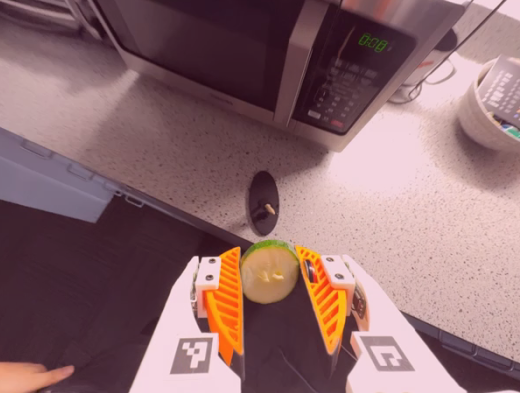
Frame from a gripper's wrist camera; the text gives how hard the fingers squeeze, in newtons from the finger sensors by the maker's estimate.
{"total": 9.5, "left": 10.0, "right": 8.9}